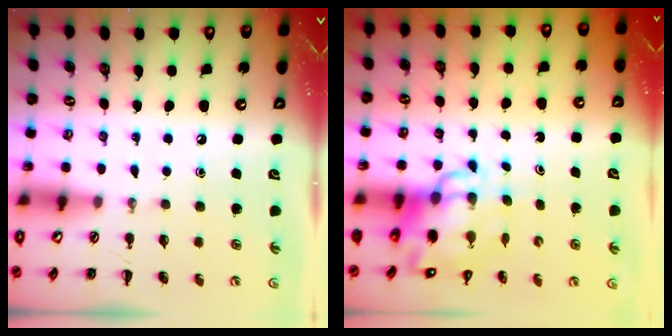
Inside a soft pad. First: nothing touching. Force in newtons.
{"total": 9.6, "press": 9.2, "slide": 2.6}